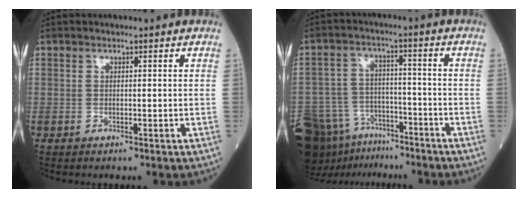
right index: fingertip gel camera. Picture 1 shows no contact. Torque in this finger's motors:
{"motor_torque": [0.90, -1.24, 1.05, 0.21]}